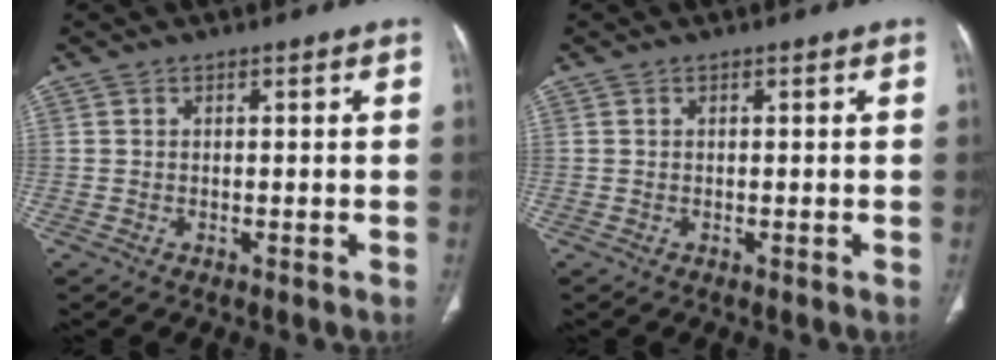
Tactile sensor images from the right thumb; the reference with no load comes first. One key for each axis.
{"total": 0.0}